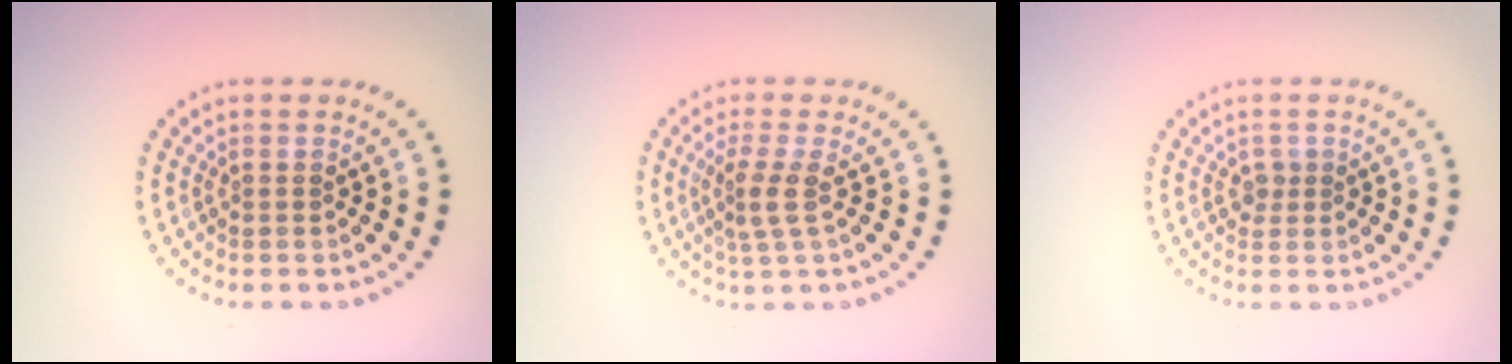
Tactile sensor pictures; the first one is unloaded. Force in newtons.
{"total": 2.3, "press": 1.6, "slide": 1.6}
{"total": 0.9, "press": 0.7, "slide": 0.4}